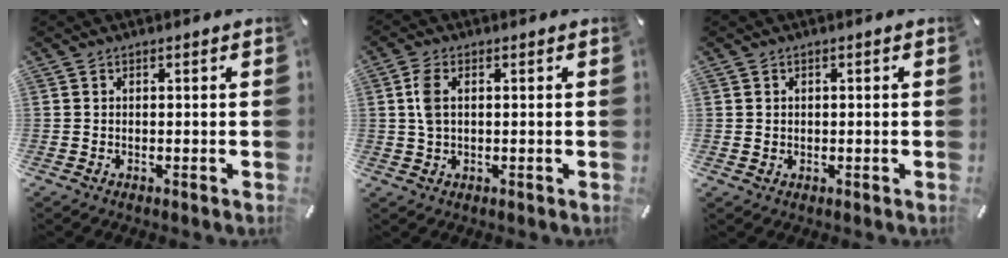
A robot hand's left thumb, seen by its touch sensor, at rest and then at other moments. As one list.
[{"total": 4.3, "force": [0.8, 2.4, 3.5], "torque": [-0.089, 0.003, 0.008]}, {"total": 1.0, "force": [0.3, 1.0, 0.1], "torque": [-0.002, 0.004, 0.004]}]